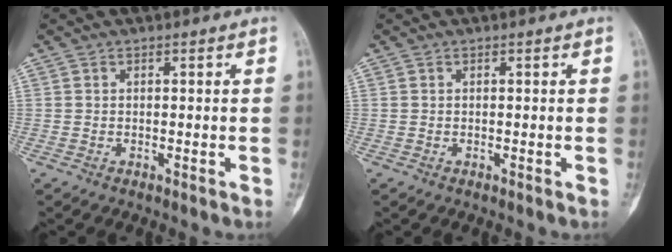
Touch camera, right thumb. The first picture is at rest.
{"total": 0.0}